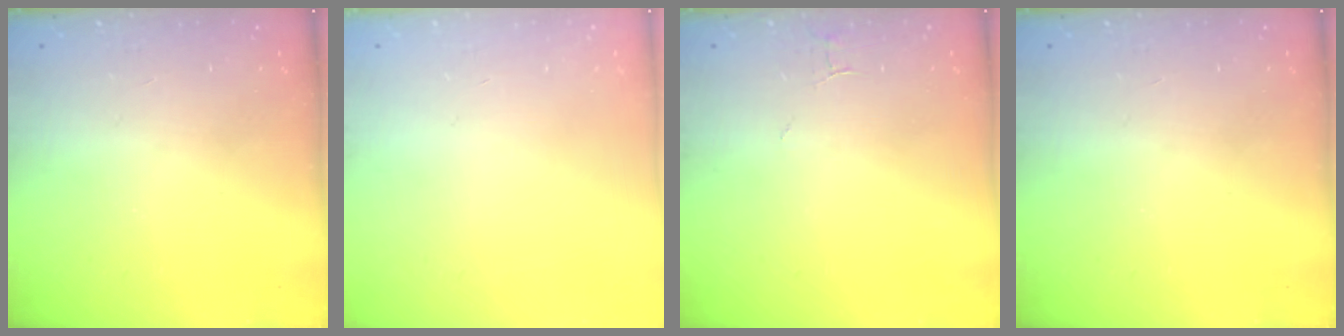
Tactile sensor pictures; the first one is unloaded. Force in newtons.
{"total": 0.0}
{"total": 3.0, "press": 3.0, "slide": 0.2}
{"total": 0.0}